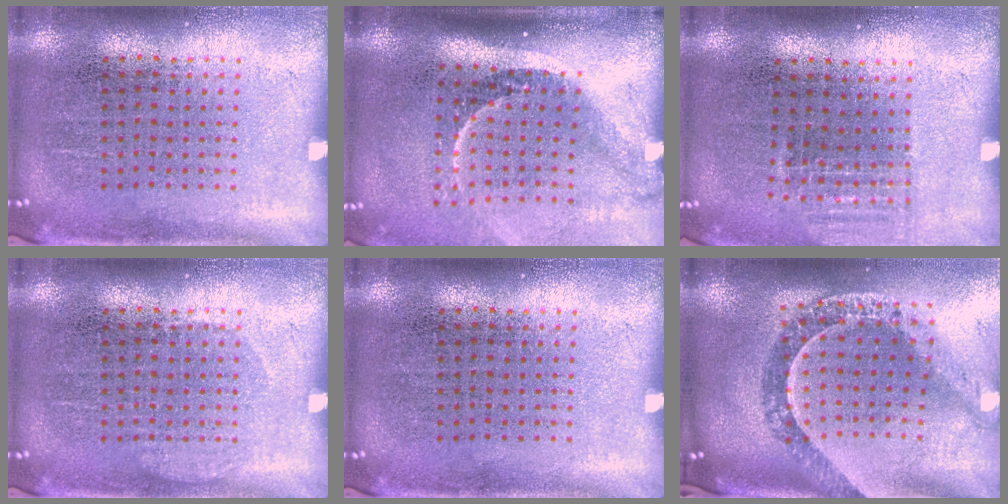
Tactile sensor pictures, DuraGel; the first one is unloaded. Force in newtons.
{"total": 2.2, "press": 1.5, "slide": 1.7}
{"total": 1.0, "press": 0.9, "slide": 0.5}
{"total": 0.9, "press": 0.9, "slide": 0.3}
{"total": 0.0}
{"total": 1.4, "press": 1.3, "slide": 0.6}